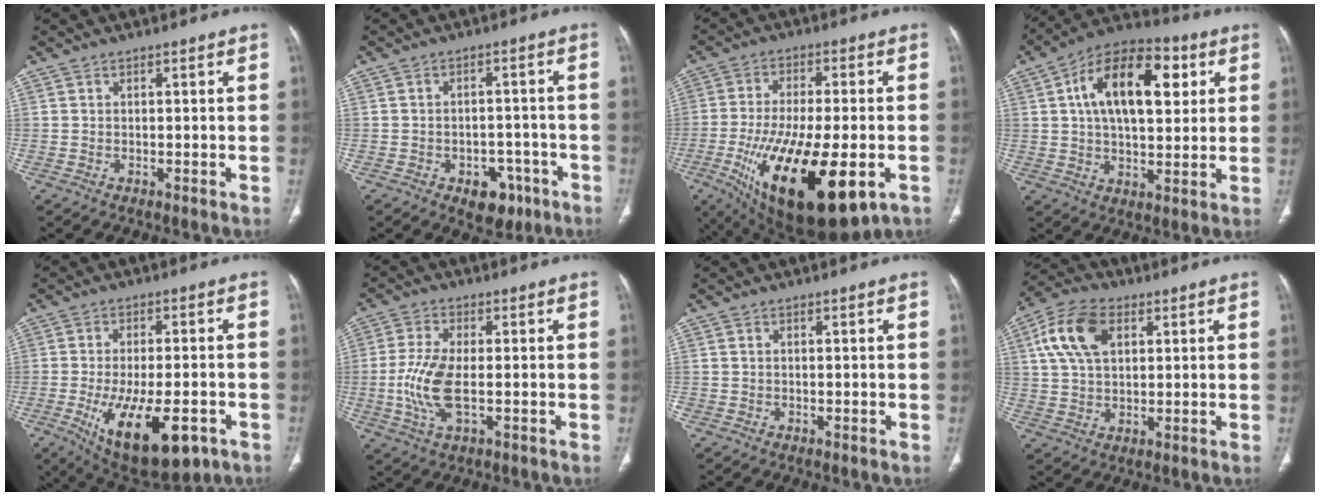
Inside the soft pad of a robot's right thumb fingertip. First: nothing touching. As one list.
[{"total": 7.2, "force": [-3.9, 4.8, 3.8], "torque": [-0.019, 0.029, -0.046]}, {"total": 25.1, "force": [-8.4, 9.6, 21.6], "torque": [-0.382, -0.023, -0.116]}, {"total": 18.6, "force": [5.2, 9.9, 14.9], "torque": [-0.213, 0.011, 0.079]}, {"total": 17.5, "force": [-7.3, 7.4, 14.0], "torque": [-0.226, 0.001, -0.092]}, {"total": 8.8, "force": [-1.2, 3.6, 8.0], "torque": [-0.188, -0.002, -0.024]}, {"total": 0.0}, {"total": 11.2, "force": [3.7, 6.8, 8.0], "torque": [-0.151, 0.009, 0.066]}]